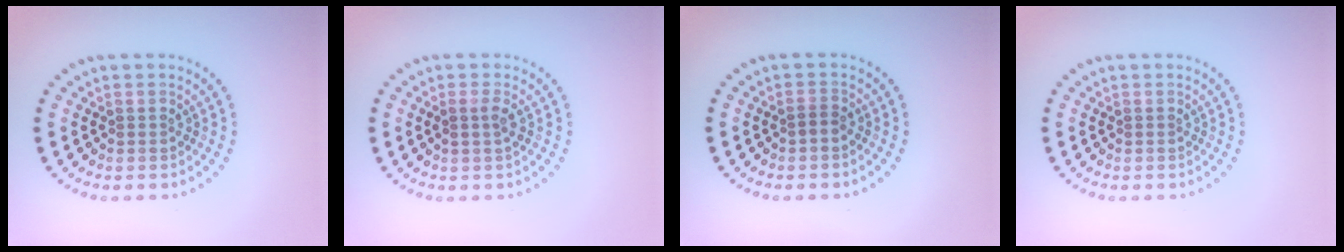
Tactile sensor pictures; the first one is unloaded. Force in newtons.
{"total": 1.3, "press": 1.0, "slide": 0.8}
{"total": 0.8, "press": 0.7, "slide": 0.4}
{"total": 0.0}